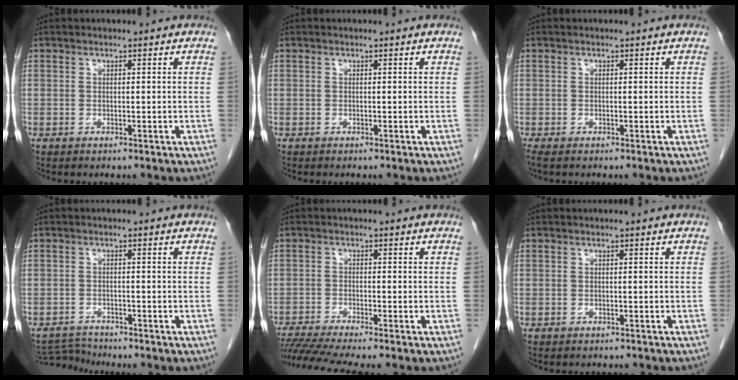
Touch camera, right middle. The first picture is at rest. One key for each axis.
{"total": 0.0}
{"total": 1.3, "fx": -1.0, "fy": 0.4, "fz": 0.7, "tx": -0.011, "ty": -0.004, "tz": -0.013}
{"total": 3.1, "fx": -3.0, "fy": -0.1, "fz": -0.7, "tx": 0.015, "ty": -0.011, "tz": -0.052}
{"total": 8.3, "fx": -7.2, "fy": -0.9, "fz": 4.0, "tx": -0.062, "ty": -0.017, "tz": -0.120}
{"total": 2.2, "fx": -2.0, "fy": 0.8, "fz": 0.6, "tx": -0.017, "ty": -0.003, "tz": -0.020}